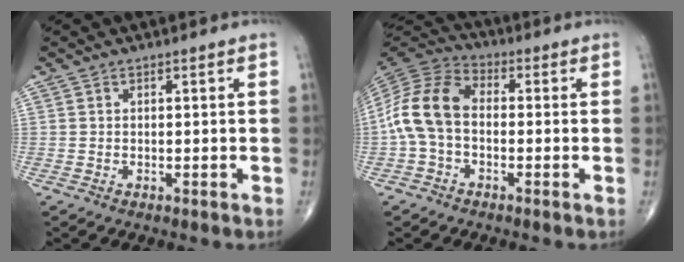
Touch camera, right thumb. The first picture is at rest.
{"total": 11.6, "force": [-1.2, 7.6, 8.6], "torque": [-0.173, 0.033, -0.036]}